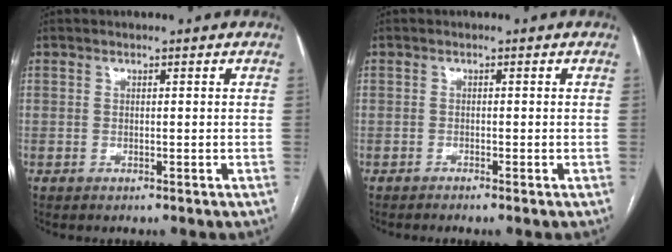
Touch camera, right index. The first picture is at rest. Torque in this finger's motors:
{"motor_torque": [0.16, -0.14, 0.17, 0.02]}